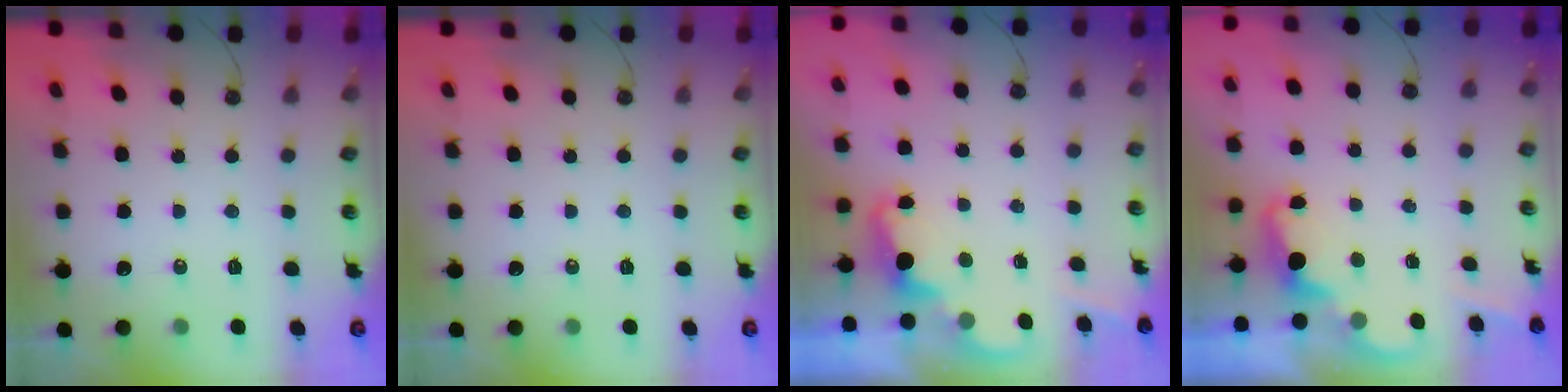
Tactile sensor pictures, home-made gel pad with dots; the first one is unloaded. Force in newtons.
{"total": 0.0}
{"total": 2.3, "press": 2.3, "slide": 0.5}
{"total": 2.4, "press": 2.4, "slide": 0.5}